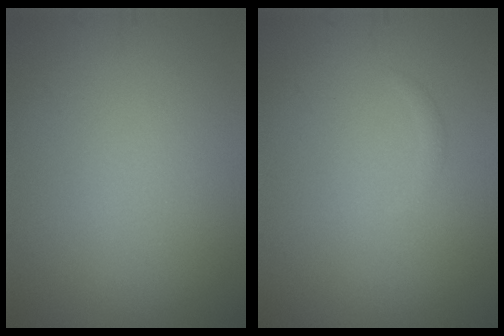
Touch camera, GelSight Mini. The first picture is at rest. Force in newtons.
{"total": 0.6, "press": 0.6, "slide": 0.1}